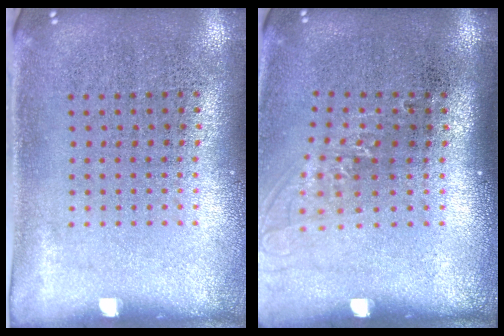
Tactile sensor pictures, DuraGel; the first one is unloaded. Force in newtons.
{"total": 1.3, "press": 1.0, "slide": 0.8}